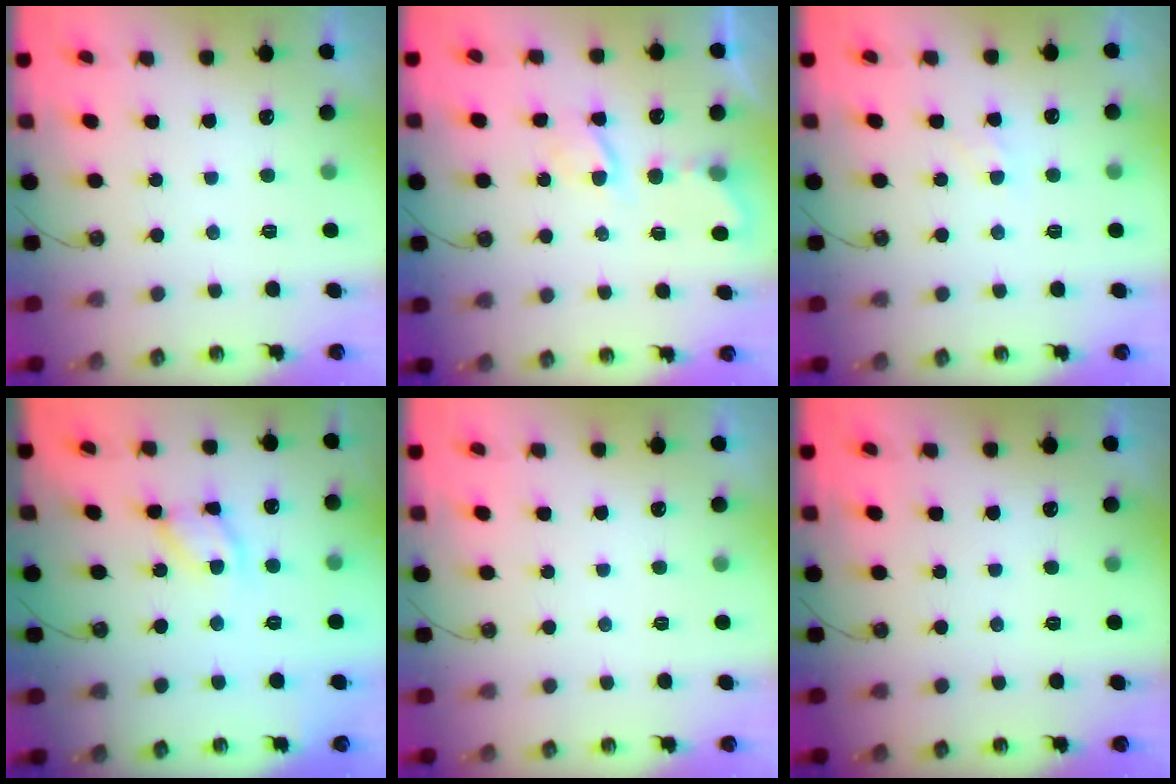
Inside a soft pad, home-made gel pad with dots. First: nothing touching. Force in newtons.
{"total": 4.5, "press": 4.5, "slide": 0.3}
{"total": 5.4, "press": 5.4, "slide": 0.6}
{"total": 11.0, "press": 11.0, "slide": 0.7}
{"total": 0.0}
{"total": 0.0}